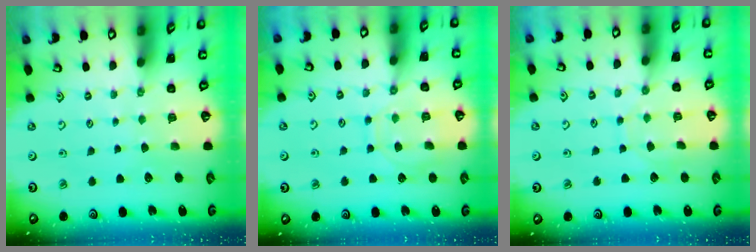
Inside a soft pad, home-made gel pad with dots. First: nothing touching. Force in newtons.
{"total": 9.1, "press": 9.1, "slide": 1.0}
{"total": 6.8, "press": 6.8, "slide": 0.6}